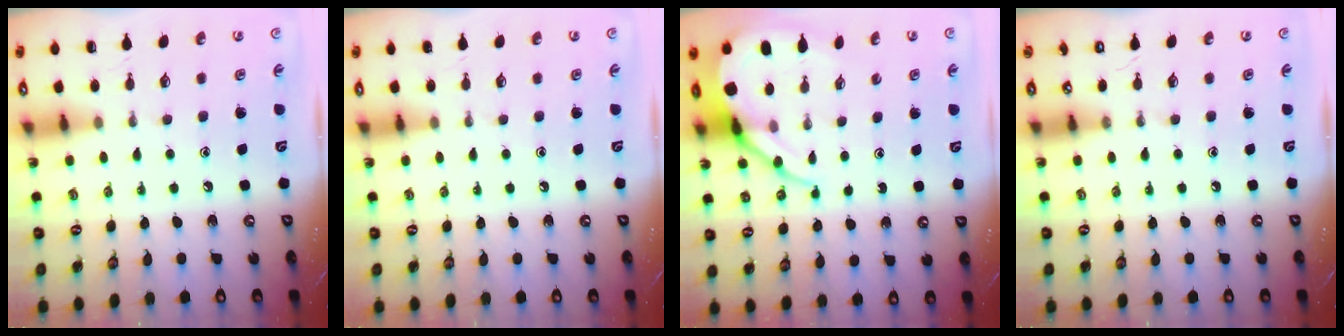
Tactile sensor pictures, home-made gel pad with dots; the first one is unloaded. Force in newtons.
{"total": 0.0}
{"total": 9.5, "press": 9.4, "slide": 1.1}
{"total": 0.0}